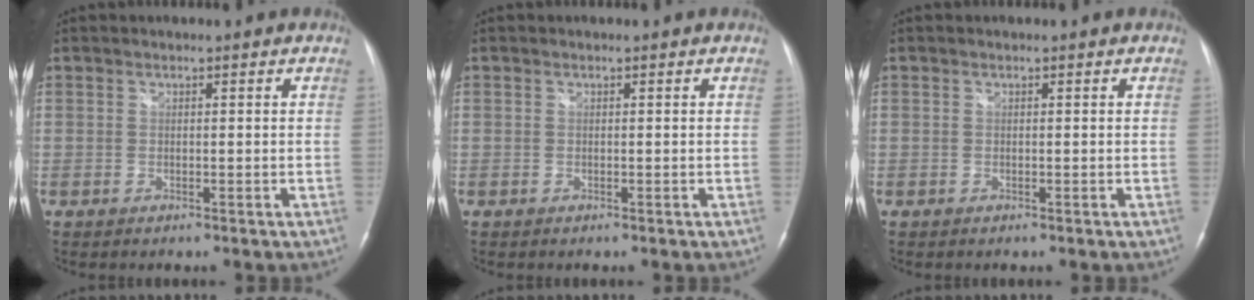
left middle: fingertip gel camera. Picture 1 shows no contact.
{"total": 0.0}
{"total": 0.0}